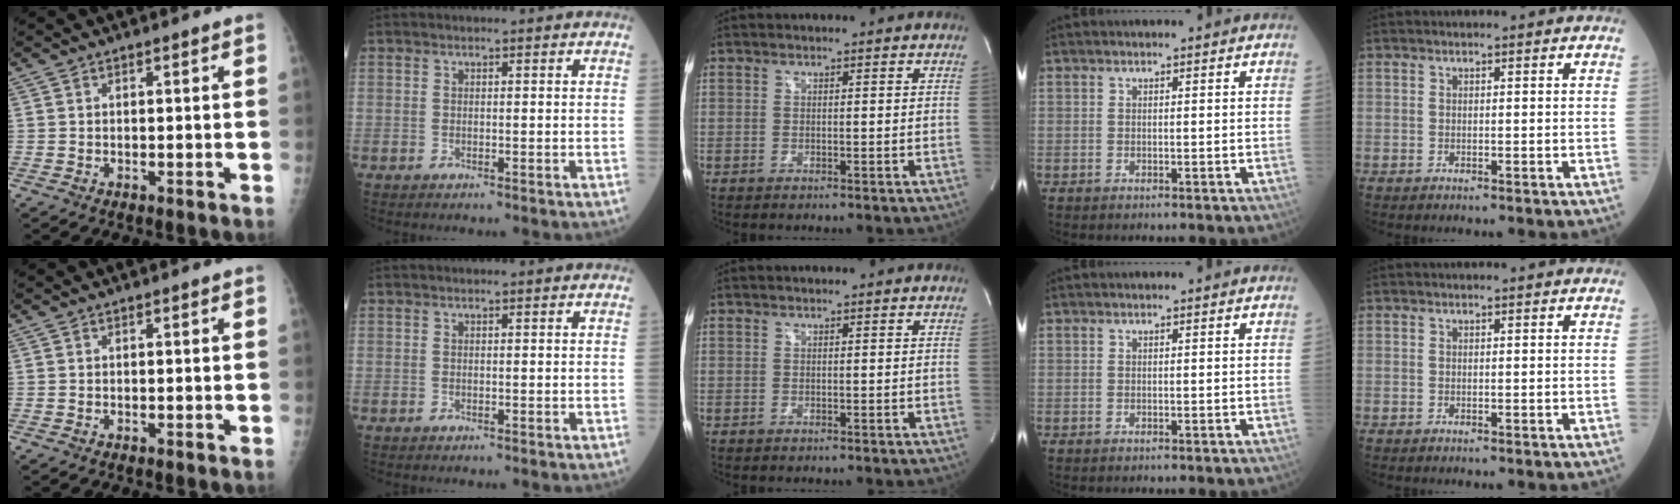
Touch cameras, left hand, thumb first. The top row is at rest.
{}